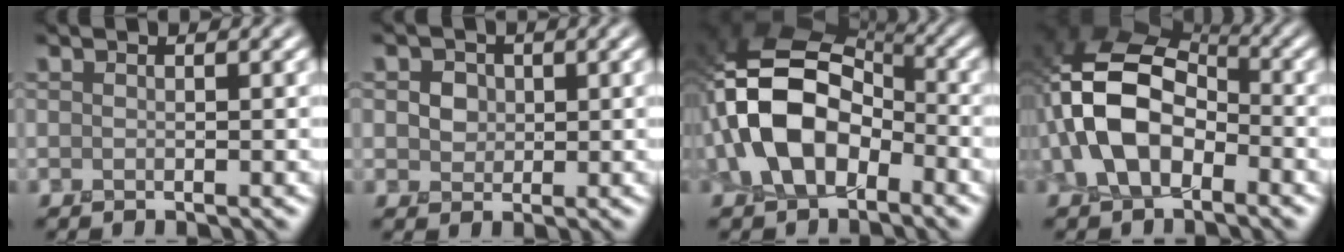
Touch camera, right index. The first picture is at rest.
{"total": 2.8, "force": [0.8, 2.3, 1.3], "torque": [-0.024, 0.011, 0.009]}
{"total": 11.1, "force": [-2.7, 6.9, 8.3], "torque": [-0.175, 0.017, -0.071]}
{"total": 9.7, "force": [-2.1, 6.2, 7.3], "torque": [-0.153, 0.019, -0.058]}